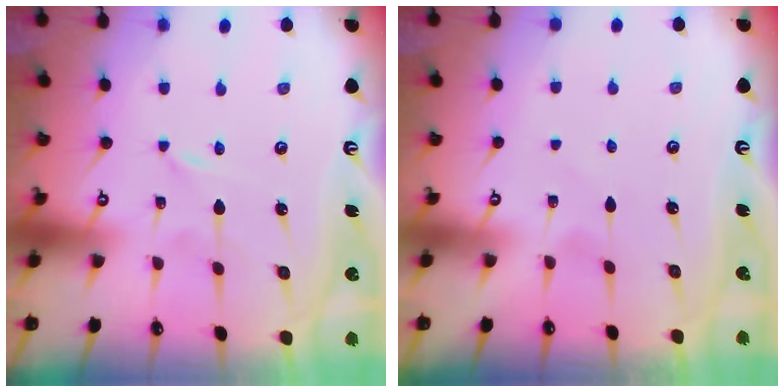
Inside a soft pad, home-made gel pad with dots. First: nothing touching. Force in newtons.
{"total": 1.7, "press": 1.7, "slide": 0.3}